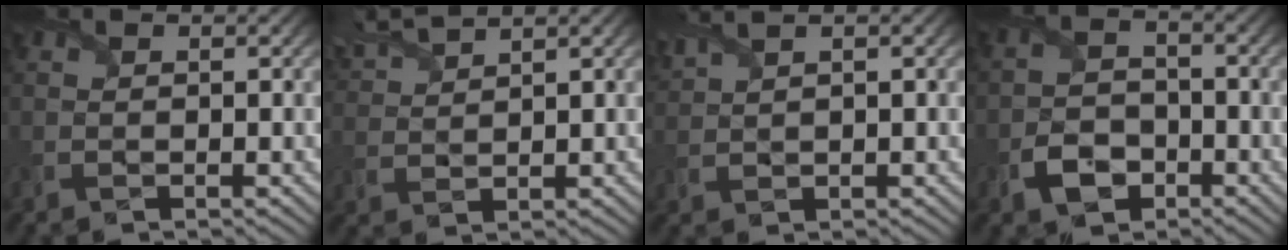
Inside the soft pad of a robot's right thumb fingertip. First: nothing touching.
{"total": 5.0, "force": [4.4, 0.8, 2.3], "torque": [-0.068, 0.021, 0.093]}
{"total": 3.5, "force": [2.8, 0.7, 2.0], "torque": [-0.058, 0.020, 0.059]}
{"total": 4.8, "force": [-2.6, 3.2, 2.5], "torque": [-0.054, -0.003, -0.055]}